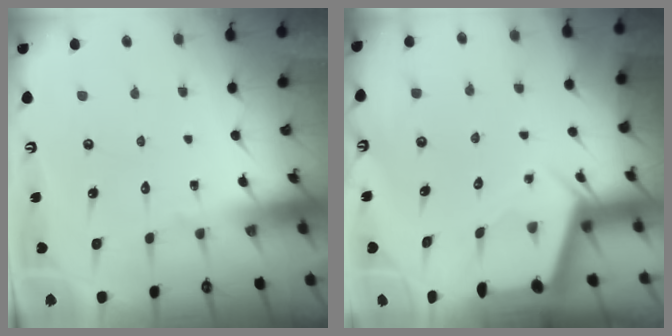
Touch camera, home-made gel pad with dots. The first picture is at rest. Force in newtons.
{"total": 2.3, "press": 2.3, "slide": 0.3}